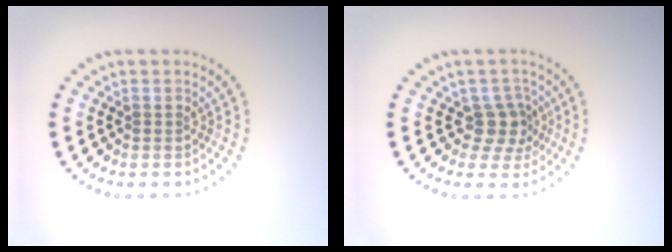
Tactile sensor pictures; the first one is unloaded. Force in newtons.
{"total": 2.7, "press": 2.1, "slide": 1.7}